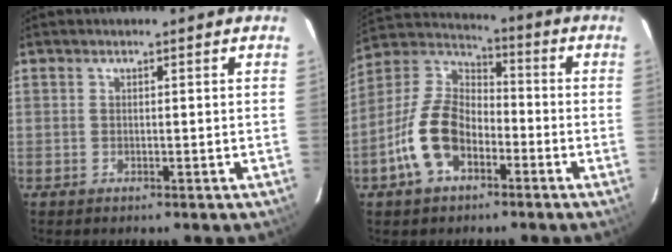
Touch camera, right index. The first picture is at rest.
{"total": 13.3, "force": [-5.7, 8.4, 8.5], "torque": [-0.177, 0.020, -0.105]}